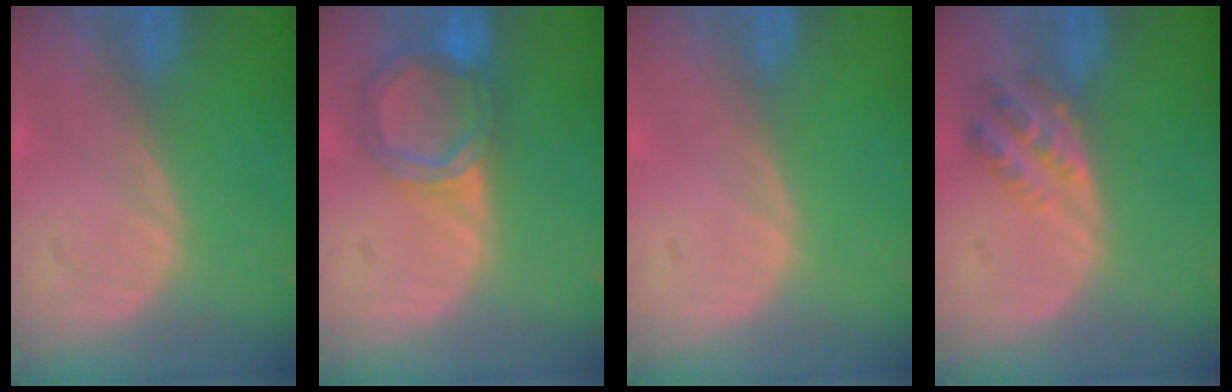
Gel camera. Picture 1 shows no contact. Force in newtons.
{"total": 6.4, "press": 5.7, "slide": 2.9}
{"total": 0.0}
{"total": 4.6, "press": 4.0, "slide": 2.3}